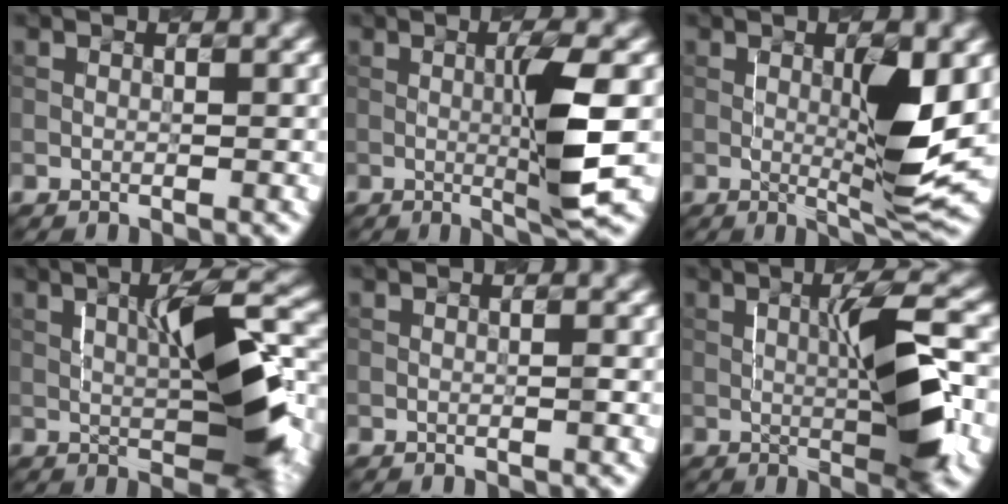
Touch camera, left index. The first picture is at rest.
{"total": 5.0, "force": [-0.3, 0.2, 5.0], "torque": [-0.091, 0.001, 0.006]}
{"total": 5.7, "force": [0.1, 0.7, 5.6], "torque": [-0.098, -0.006, 0.015]}
{"total": 8.3, "force": [-0.2, 1.7, 8.1], "torque": [-0.120, 0.022, 0.001]}
{"total": 0.0}
{"total": 7.0, "force": [-0.4, 0.9, 7.0], "torque": [-0.112, 0.011, 0.007]}